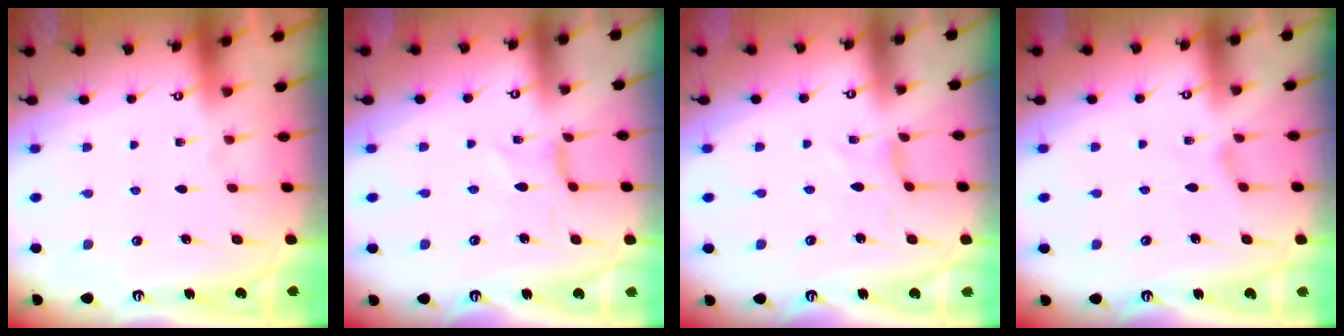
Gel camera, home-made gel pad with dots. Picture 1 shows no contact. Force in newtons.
{"total": 0.0}
{"total": 0.0}
{"total": 1.7, "press": 1.6, "slide": 0.4}